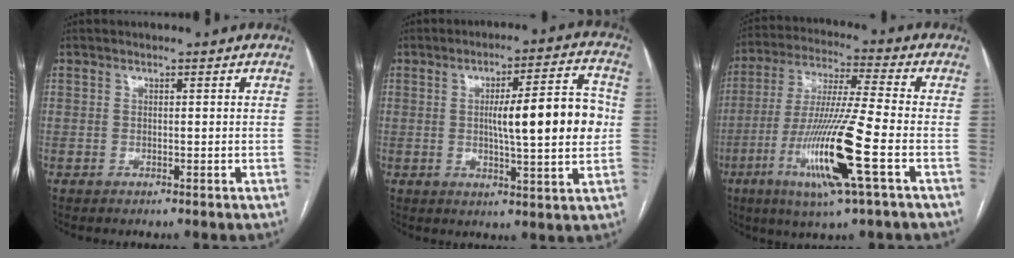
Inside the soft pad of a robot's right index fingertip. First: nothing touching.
{"total": 13.1, "force": [0.6, 1.6, 13.0], "torque": [-0.187, 0.016, 0.007]}
{"total": 16.0, "force": [-5.6, -0.4, 15.0], "torque": [-0.307, -0.022, -0.107]}